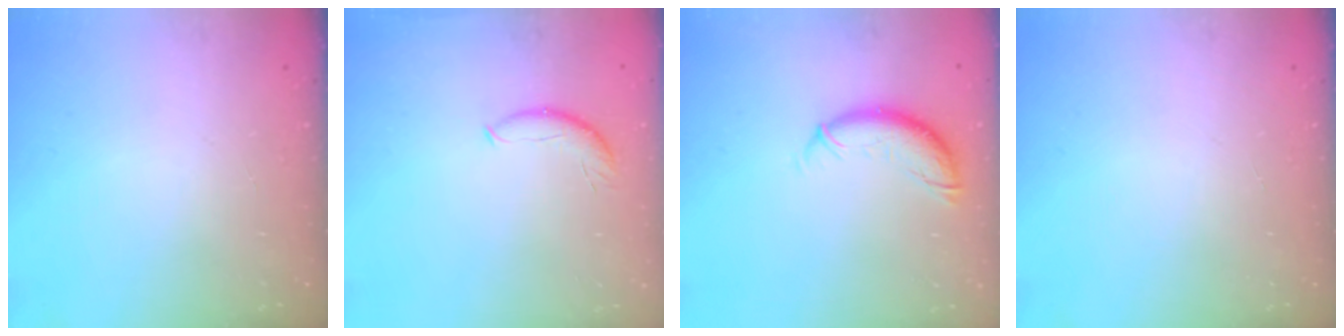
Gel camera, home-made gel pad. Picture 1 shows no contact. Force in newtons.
{"total": 6.8, "press": 6.8, "slide": 0.5}
{"total": 10.1, "press": 10.0, "slide": 0.7}
{"total": 0.0}